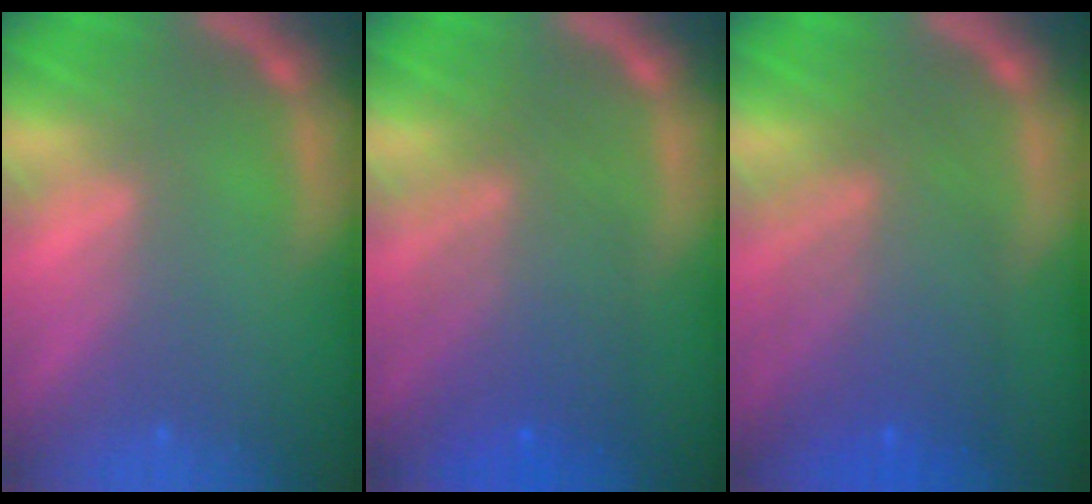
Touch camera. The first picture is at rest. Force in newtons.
{"total": 6.5}
{"total": 7.1}